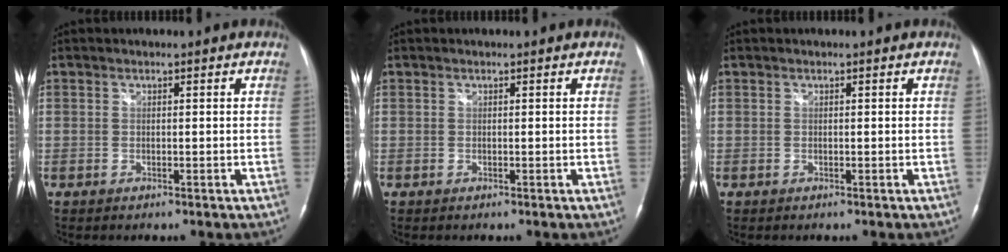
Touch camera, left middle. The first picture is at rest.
{"total": 0.0}
{"total": 0.0}